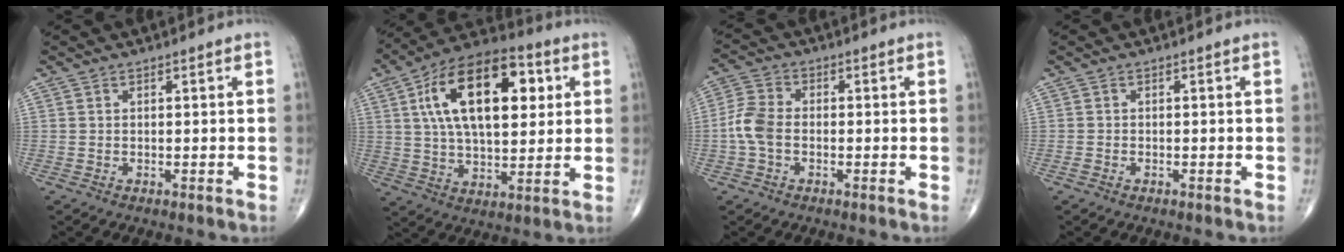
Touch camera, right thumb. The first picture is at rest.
{"total": 21.9, "force": [6.0, 11.2, 17.8], "torque": [-0.273, 0.005, 0.093]}
{"total": 6.0, "force": [-1.2, 3.9, 4.4], "torque": [-0.099, 0.016, -0.034]}
{"total": 0.7, "force": [-0.4, 0.3, 0.4], "torque": [-0.012, 0.002, -0.011]}